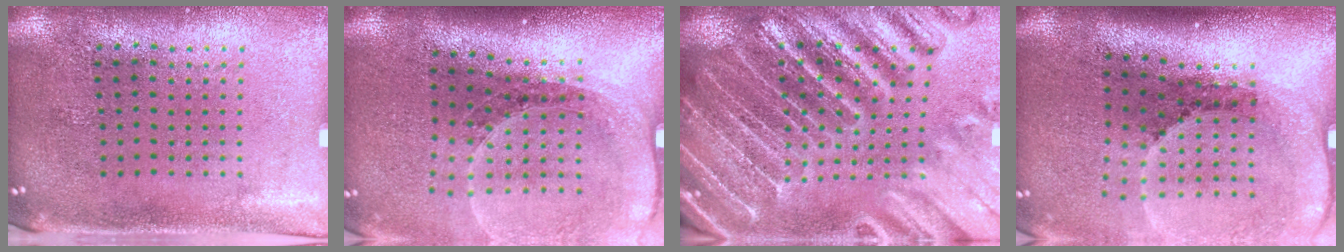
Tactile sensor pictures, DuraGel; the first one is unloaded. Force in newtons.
{"total": 1.8, "press": 1.6, "slide": 0.7}
{"total": 4.7, "press": 4.2, "slide": 2.0}
{"total": 2.8, "press": 1.9, "slide": 2.1}